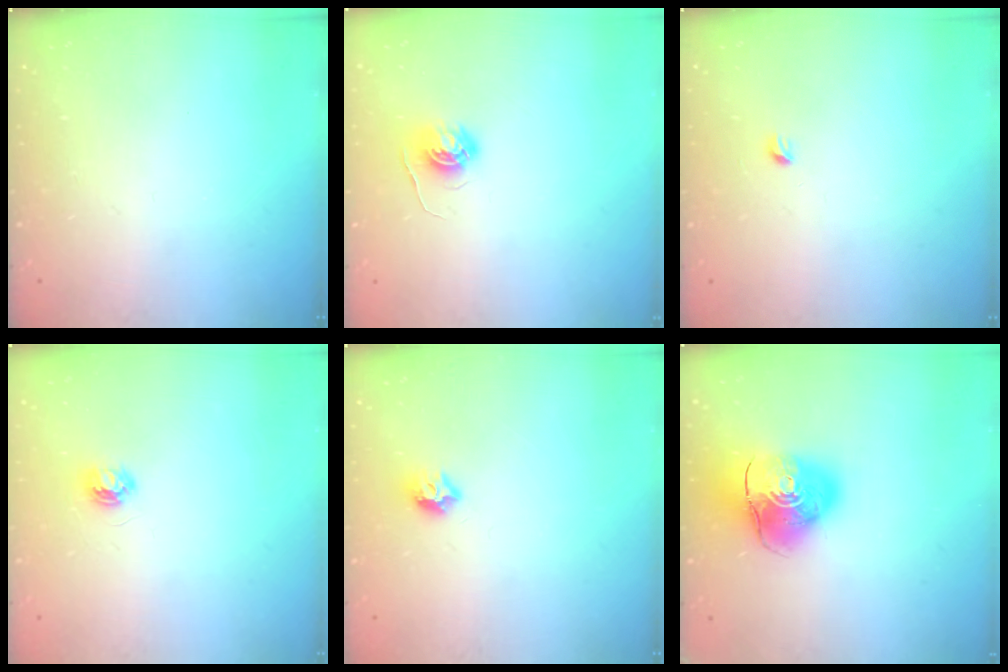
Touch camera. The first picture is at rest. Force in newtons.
{"total": 4.6, "press": 4.6, "slide": 0.4}
{"total": 2.9, "press": 2.9, "slide": 0.4}
{"total": 3.8, "press": 3.8, "slide": 0.4}
{"total": 7.5, "press": 7.4, "slide": 0.6}
{"total": 12.7, "press": 12.6, "slide": 2.0}